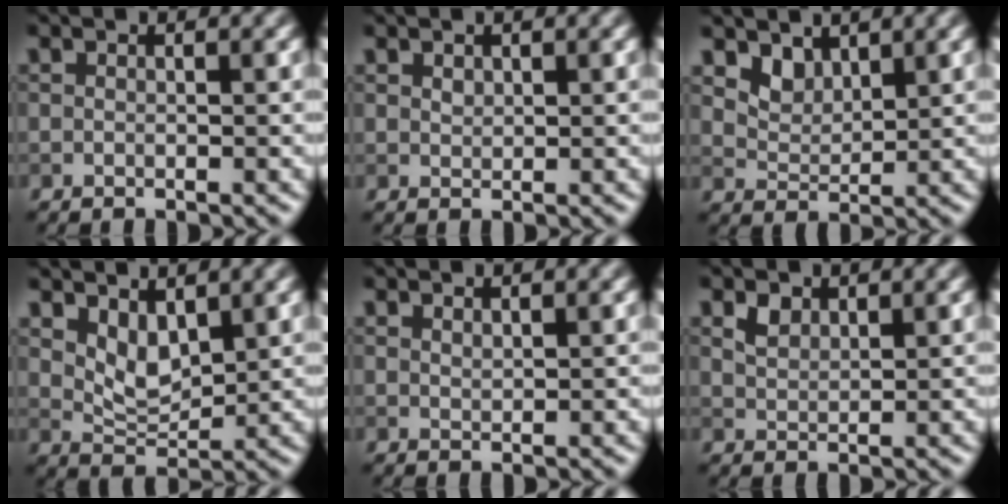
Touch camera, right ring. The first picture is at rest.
{"total": 0.8, "force": [0.5, 0.5, 0.3], "torque": [-0.006, 0.000, 0.013]}
{"total": 2.4, "force": [1.6, 1.5, 0.9], "torque": [-0.024, -0.009, 0.033]}
{"total": 3.2, "force": [1.7, 1.7, 2.2], "torque": [-0.047, -0.008, 0.035]}
{"total": 0.8, "force": [0.7, 0.2, 0.2], "torque": [-0.006, 0.000, 0.016]}
{"total": 1.6, "force": [1.1, 1.0, 0.7], "torque": [-0.016, 0.001, 0.025]}